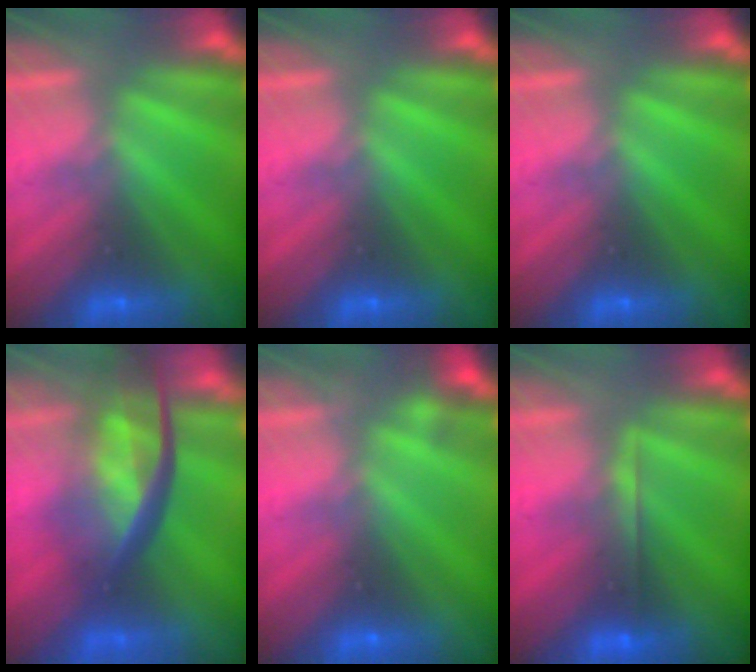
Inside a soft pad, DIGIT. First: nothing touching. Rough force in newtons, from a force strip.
{"total": 0.0}
{"total": 0.0}
{"total": 11.6}
{"total": 2.1}
{"total": 2.6}